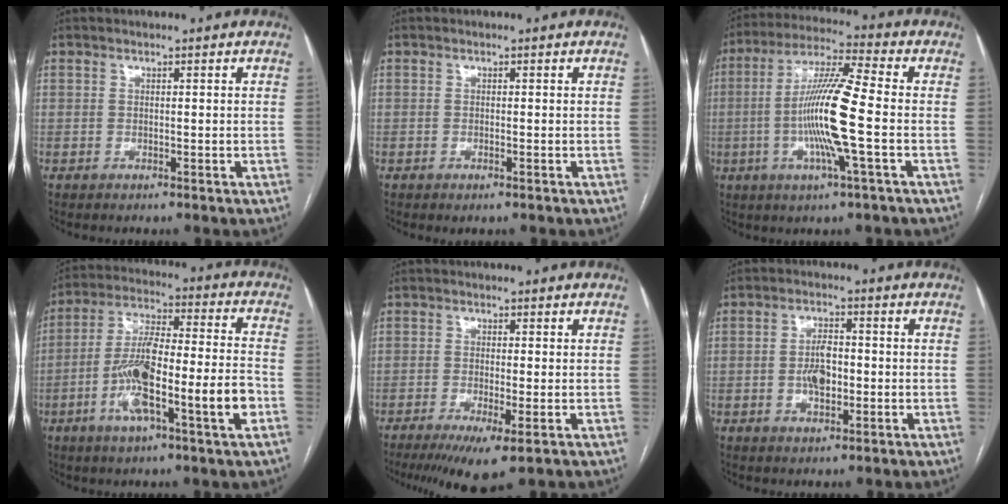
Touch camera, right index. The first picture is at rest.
{"total": 0.7, "force": [-0.4, 0.1, 0.5], "torque": [-0.008, -0.002, -0.005]}
{"total": 13.3, "force": [-2.2, -0.1, 13.1], "torque": [-0.251, -0.002, -0.051]}
{"total": 16.0, "force": [-5.1, 1.6, 15.1], "torque": [-0.274, 0.008, -0.086]}
{"total": 6.3, "force": [-3.5, 0.7, 5.2], "torque": [-0.086, -0.018, -0.056]}
{"total": 4.7, "force": [-0.8, 2.3, 4.1], "torque": [-0.077, 0.005, -0.013]}